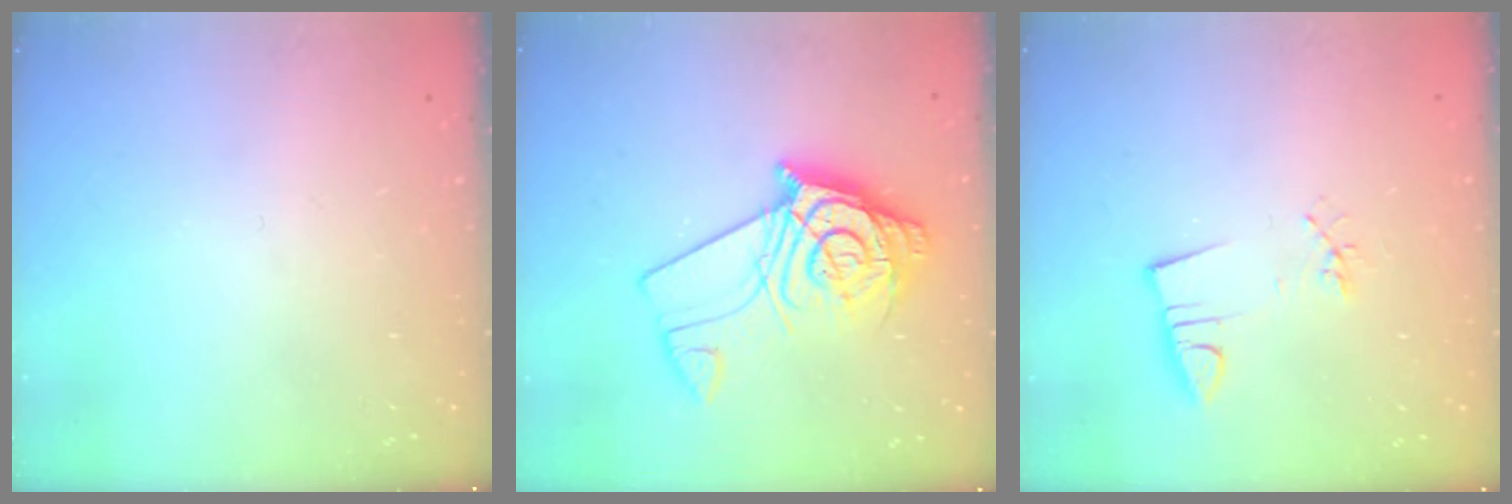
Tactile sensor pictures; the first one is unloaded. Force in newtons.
{"total": 14.0, "press": 13.9, "slide": 1.6}
{"total": 2.9, "press": 1.3, "slide": 2.6}